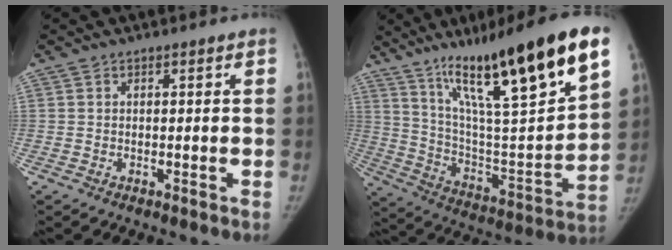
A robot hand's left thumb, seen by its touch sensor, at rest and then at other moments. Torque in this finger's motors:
{"motor_torque": [0.70, 0.35, 2.14, -0.63, 0.18]}